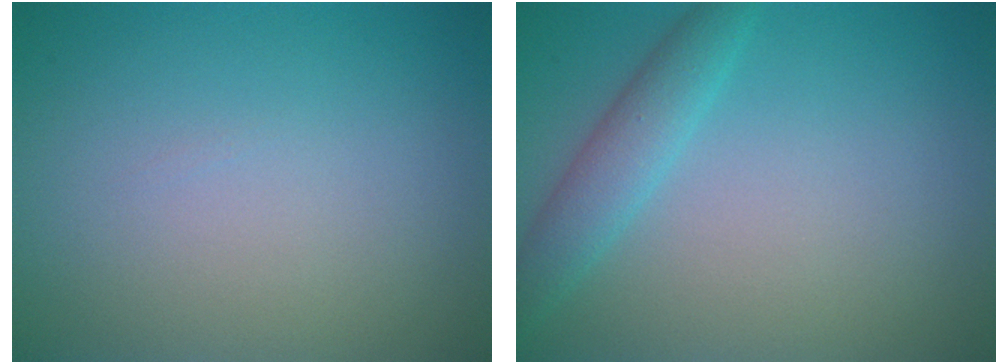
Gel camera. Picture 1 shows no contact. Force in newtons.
{"total": 2.8, "press": 2.8, "slide": 0.2}